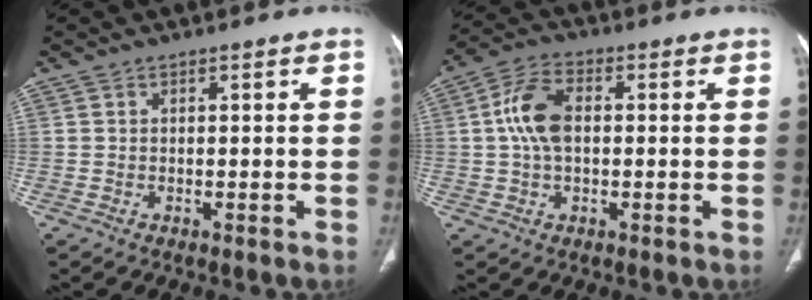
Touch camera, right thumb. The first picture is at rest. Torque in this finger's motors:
{"motor_torque": [1.30, 1.17, 1.00, -0.22, 0.10]}